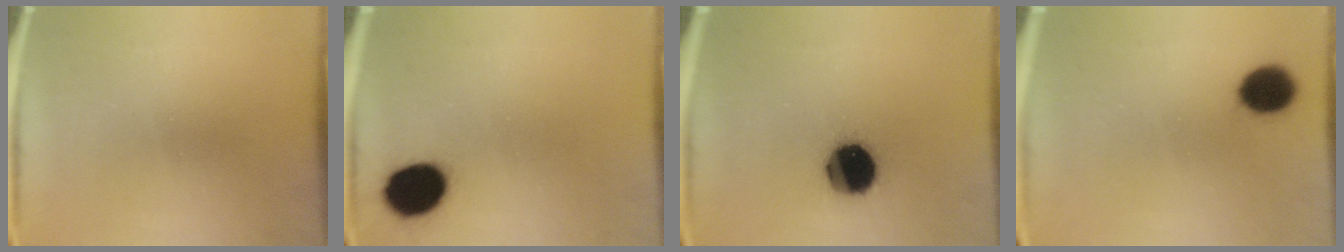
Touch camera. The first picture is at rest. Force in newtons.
{"total": 11.2}
{"total": 15.9}
{"total": 6.3}